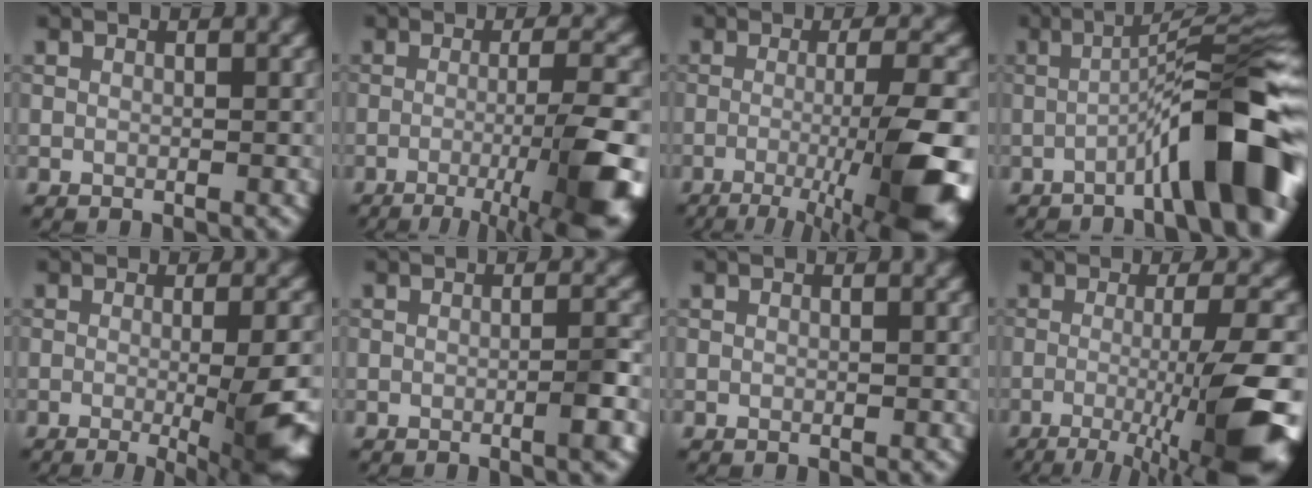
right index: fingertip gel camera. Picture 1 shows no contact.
{"total": 9.6, "force": [-3.7, 2.0, 8.6], "torque": [-0.114, 0.003, -0.056]}
{"total": 10.8, "force": [-3.7, 2.1, 9.9], "torque": [-0.132, 0.000, -0.061]}
{"total": 10.5, "force": [-4.0, 1.4, 9.6], "torque": [-0.127, 0.027, -0.067]}
{"total": 8.7, "force": [-1.8, 2.0, 8.2], "torque": [-0.101, -0.011, -0.018]}
{"total": 2.2, "force": [-0.7, 0.2, 2.1], "torque": [-0.027, 0.005, -0.014]}
{"total": 0.0}
{"total": 10.6, "force": [-3.4, 1.9, 9.9], "torque": [-0.131, -0.001, -0.059]}